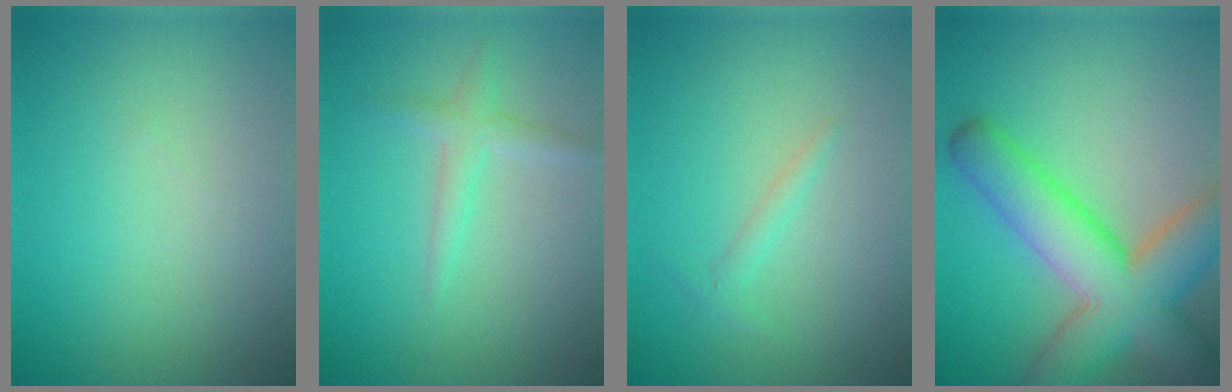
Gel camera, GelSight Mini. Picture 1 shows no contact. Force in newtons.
{"total": 1.8, "press": 1.8, "slide": 0.1}
{"total": 0.9, "press": 0.9, "slide": 0.1}
{"total": 9.6, "press": 9.6, "slide": 0.5}